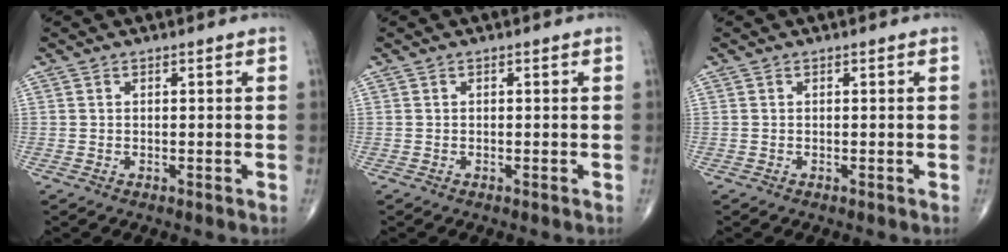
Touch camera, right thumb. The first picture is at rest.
{"total": 0.0}
{"total": 0.0}